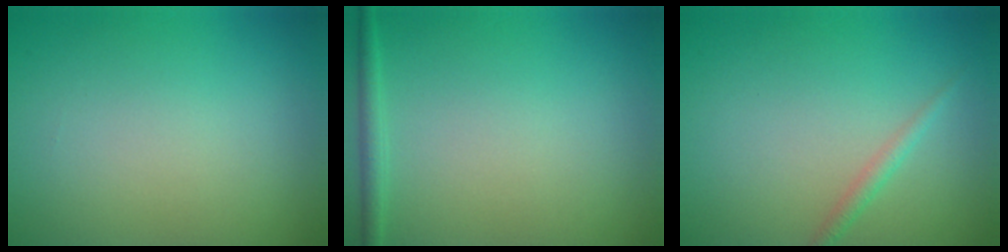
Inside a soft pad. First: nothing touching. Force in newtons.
{"total": 1.4, "press": 1.4, "slide": 0.1}
{"total": 1.2, "press": 1.2, "slide": 0.0}